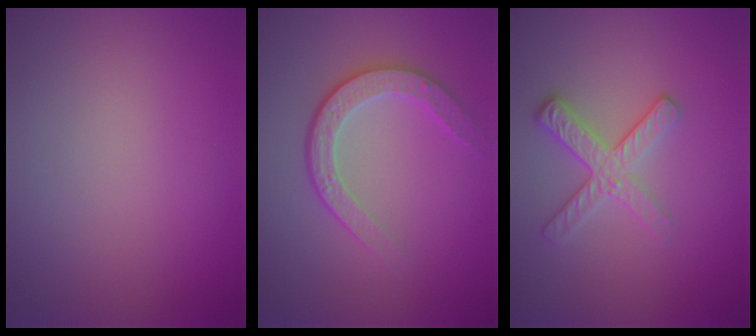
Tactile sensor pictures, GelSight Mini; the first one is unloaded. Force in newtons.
{"total": 3.5, "press": 2.9, "slide": 2.0}
{"total": 2.7, "press": 2.4, "slide": 1.2}